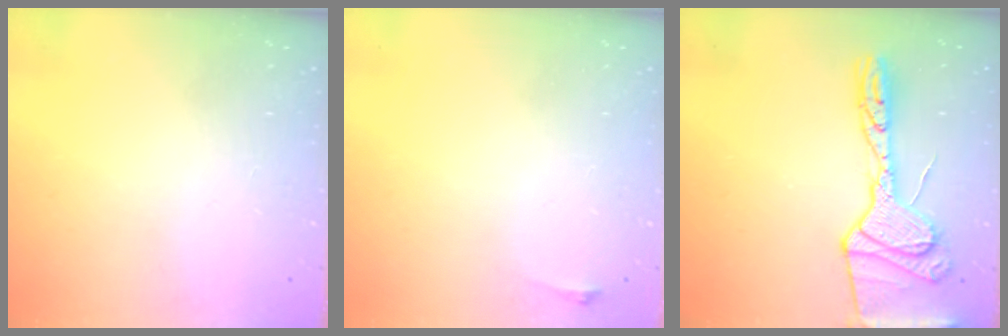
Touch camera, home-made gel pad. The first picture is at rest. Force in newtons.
{"total": 2.8, "press": 2.1, "slide": 1.9}
{"total": 18.9, "press": 18.8, "slide": 1.9}